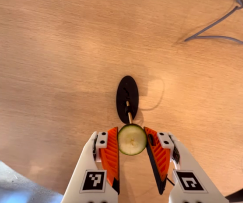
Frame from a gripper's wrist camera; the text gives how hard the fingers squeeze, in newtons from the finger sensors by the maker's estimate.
{"total": 10.3, "left": 10.7, "right": 9.9}